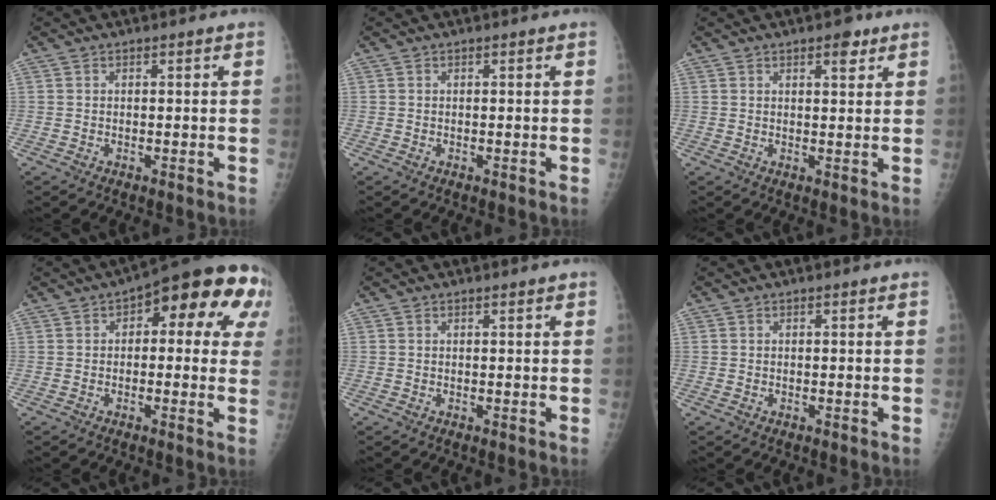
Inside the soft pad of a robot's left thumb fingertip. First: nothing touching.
{"total": 0.0}
{"total": 3.4, "force": [2.1, 1.5, 2.3], "torque": [-0.019, -0.009, 0.027]}
{"total": 16.6, "force": [5.3, 7.6, 13.8], "torque": [-0.120, 0.019, 0.048]}
{"total": 0.5, "force": [0.4, 0.2, 0.4], "torque": [-0.005, -0.001, 0.004]}
{"total": 0.0}